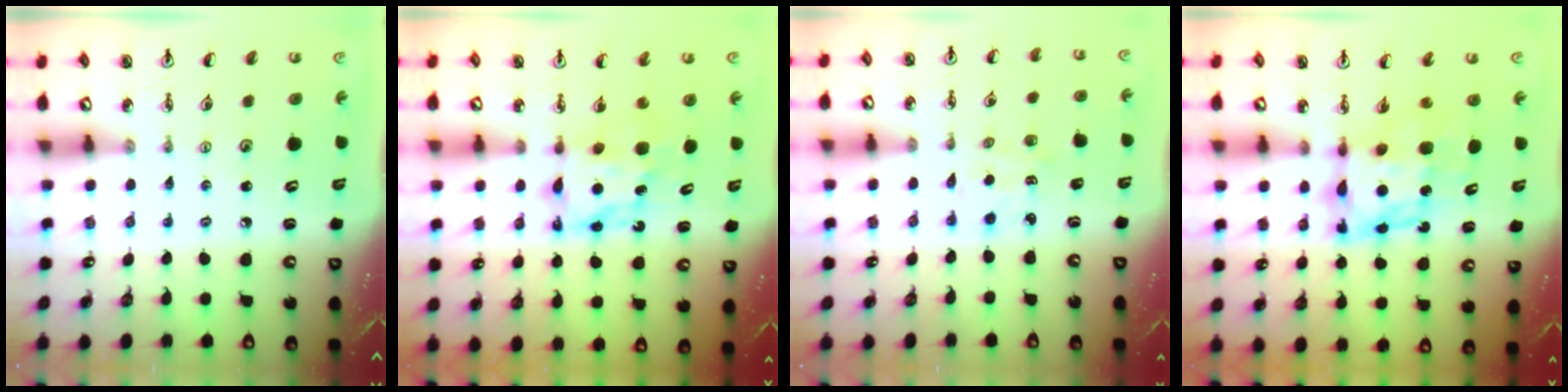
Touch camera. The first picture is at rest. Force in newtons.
{"total": 6.4, "press": 6.4, "slide": 0.3}
{"total": 2.1, "press": 2.1, "slide": 0.3}
{"total": 8.3, "press": 8.3, "slide": 0.7}